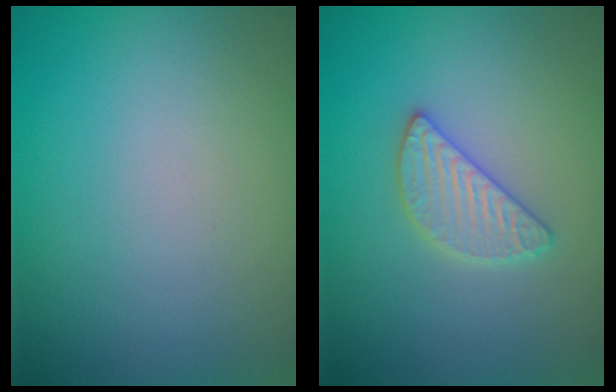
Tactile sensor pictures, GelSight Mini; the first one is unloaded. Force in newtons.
{"total": 2.6, "press": 2.6, "slide": 0.3}